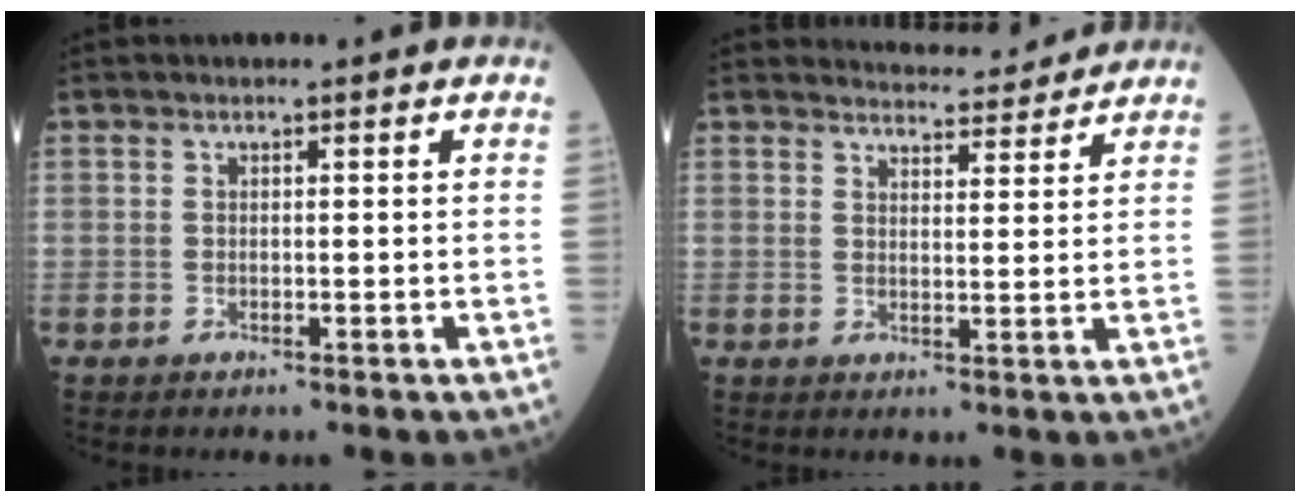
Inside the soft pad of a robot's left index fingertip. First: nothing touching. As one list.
[{"total": 6.4, "force": [6.3, 0.9, 0.5], "torque": [-0.009, 0.002, 0.077]}]